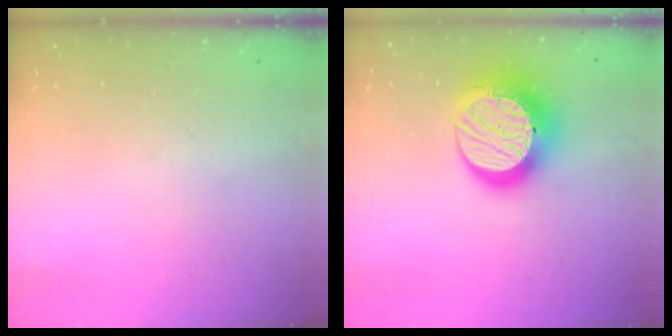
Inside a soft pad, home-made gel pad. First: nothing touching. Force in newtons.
{"total": 20.1, "press": 20.0, "slide": 1.1}